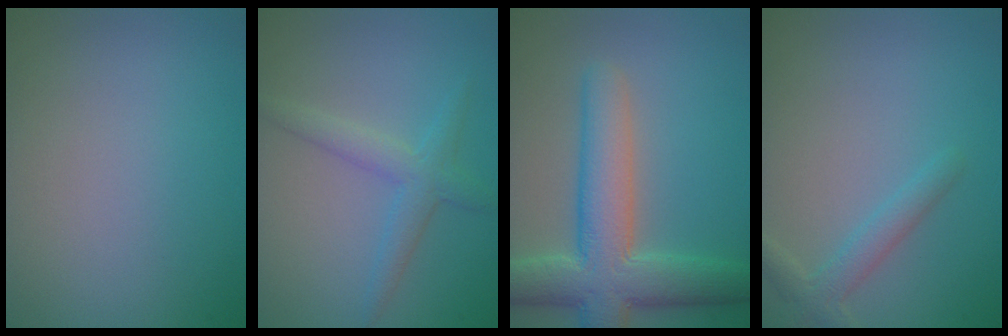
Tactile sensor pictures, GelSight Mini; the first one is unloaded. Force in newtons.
{"total": 2.5, "press": 2.5, "slide": 0.1}
{"total": 7.5, "press": 7.5, "slide": 0.2}
{"total": 2.0, "press": 2.0, "slide": 0.1}